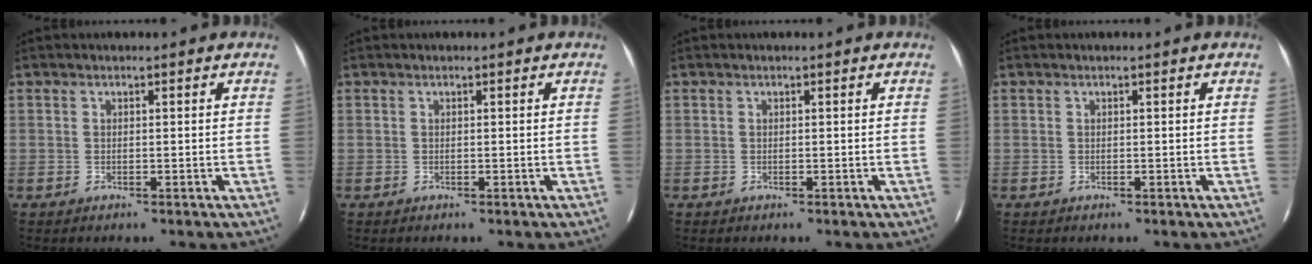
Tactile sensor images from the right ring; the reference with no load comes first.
{"total": 0.0}
{"total": 0.0}
{"total": 0.0}